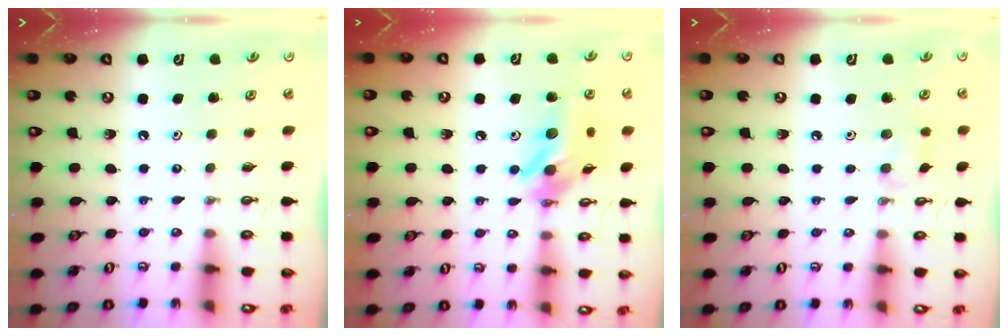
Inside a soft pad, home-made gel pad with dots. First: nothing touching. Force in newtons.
{"total": 14.0, "press": 13.7, "slide": 2.8}
{"total": 6.5, "press": 6.1, "slide": 2.2}